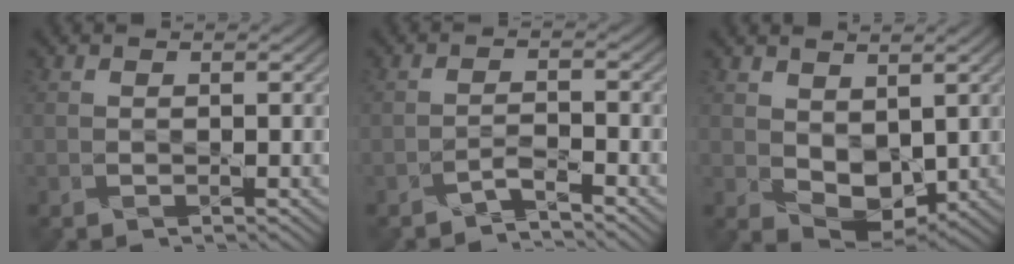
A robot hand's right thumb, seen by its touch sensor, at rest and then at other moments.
{"total": 2.1, "force": [-2.0, -0.1, 0.5], "torque": [-0.009, 0.008, -0.047]}
{"total": 4.9, "force": [1.2, 3.3, 3.5], "torque": [-0.072, -0.014, 0.025]}